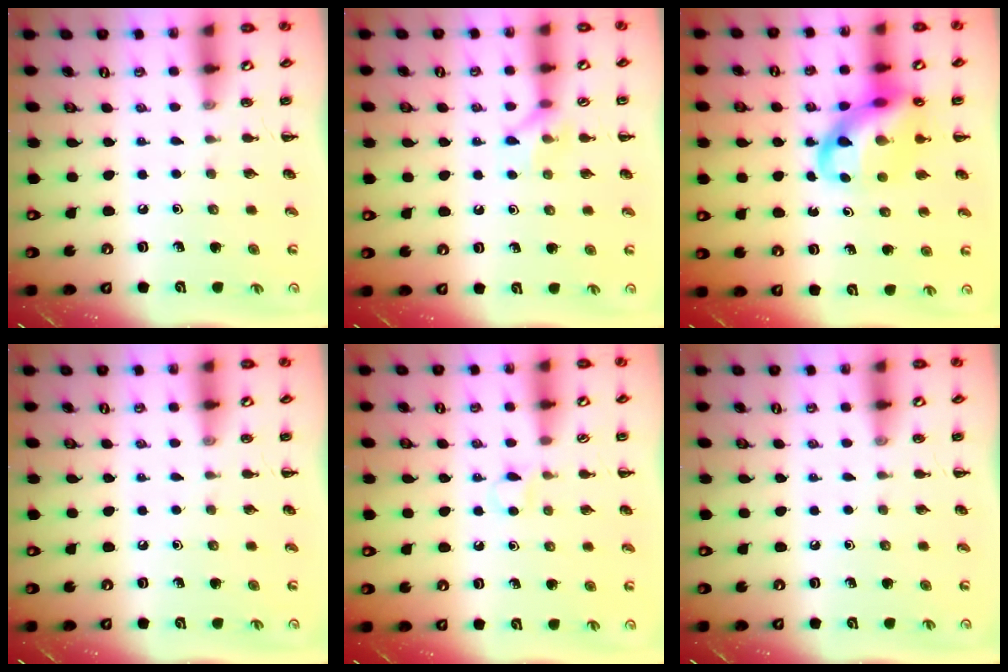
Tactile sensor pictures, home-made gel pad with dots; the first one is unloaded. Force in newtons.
{"total": 6.5, "press": 6.5, "slide": 0.3}
{"total": 14.8, "press": 14.3, "slide": 3.8}
{"total": 0.0}
{"total": 3.2, "press": 3.0, "slide": 1.1}
{"total": 0.0}